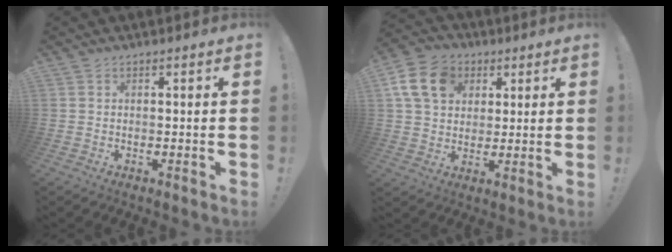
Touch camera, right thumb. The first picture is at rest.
{"total": 14.1, "force": [4.8, 11.1, 7.2], "torque": [-0.114, -0.003, 0.101]}